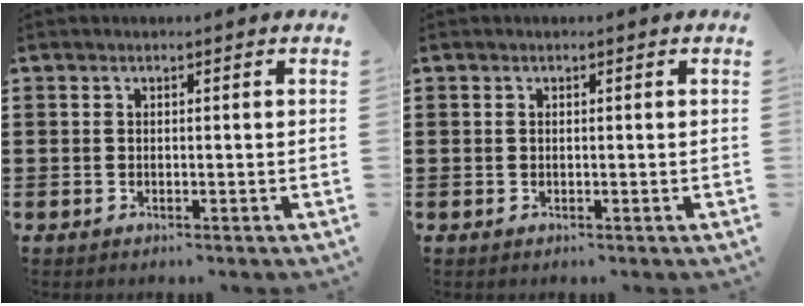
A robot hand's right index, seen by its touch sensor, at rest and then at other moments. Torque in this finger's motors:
{"motor_torque": [-0.02, -0.13, -0.03, 0.00]}